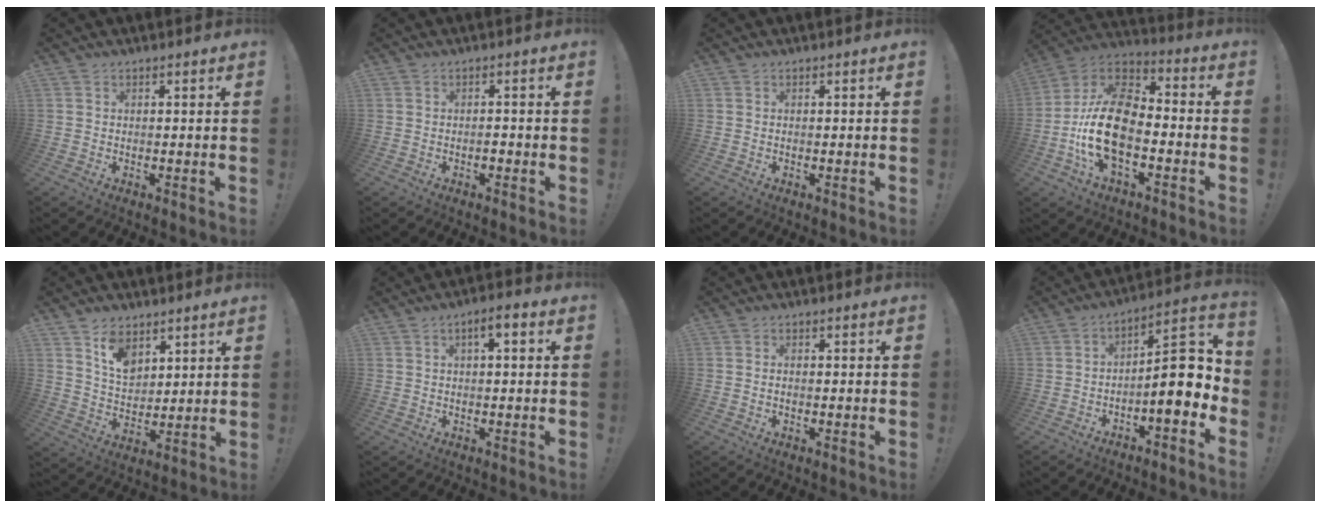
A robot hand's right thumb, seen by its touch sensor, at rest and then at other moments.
{"total": 1.2, "force": [-0.6, 0.6, 0.9], "torque": [-0.012, 0.003, -0.010]}
{"total": 0.0}
{"total": 20.1, "force": [-5.4, 11.5, 15.5], "torque": [-0.297, 0.035, -0.085]}
{"total": 9.6, "force": [6.1, 6.1, 4.2], "torque": [-0.063, -0.039, 0.114]}
{"total": 3.8, "force": [0.6, 1.2, 3.5], "torque": [-0.052, 0.005, 0.005]}
{"total": 0.7, "force": [-0.2, 0.4, 0.5], "torque": [-0.008, 0.003, -0.003]}
{"total": 14.0, "force": [-1.8, 4.4, 13.2], "torque": [-0.194, 0.012, -0.030]}